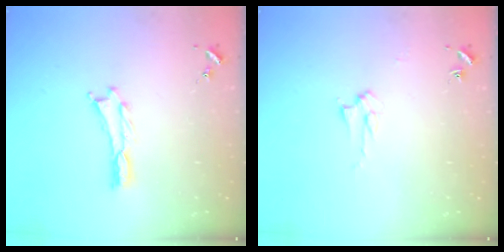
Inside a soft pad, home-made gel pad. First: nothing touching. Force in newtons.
{"total": 2.8, "press": 2.8, "slide": 0.4}